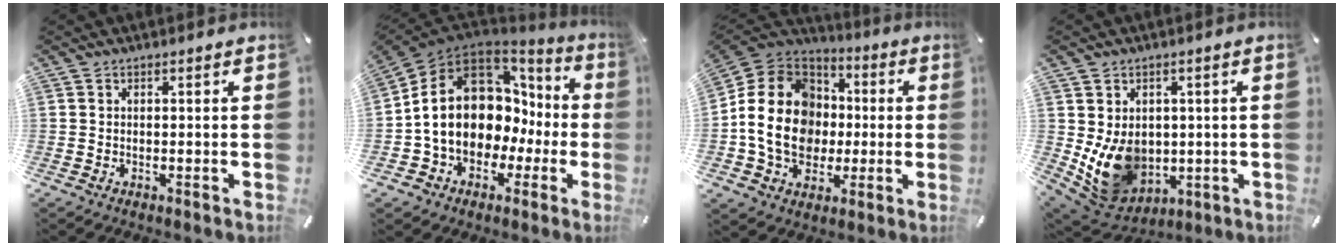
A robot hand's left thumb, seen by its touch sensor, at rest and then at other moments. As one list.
[{"total": 16.5, "force": [1.3, 12.8, 10.4], "torque": [-0.213, -0.019, 0.018]}, {"total": 19.3, "force": [-2.3, 16.2, 10.2], "torque": [-0.208, 0.024, -0.040]}, {"total": 11.7, "force": [-0.1, 10.1, 6.0], "torque": [-0.120, -0.018, 0.009]}]